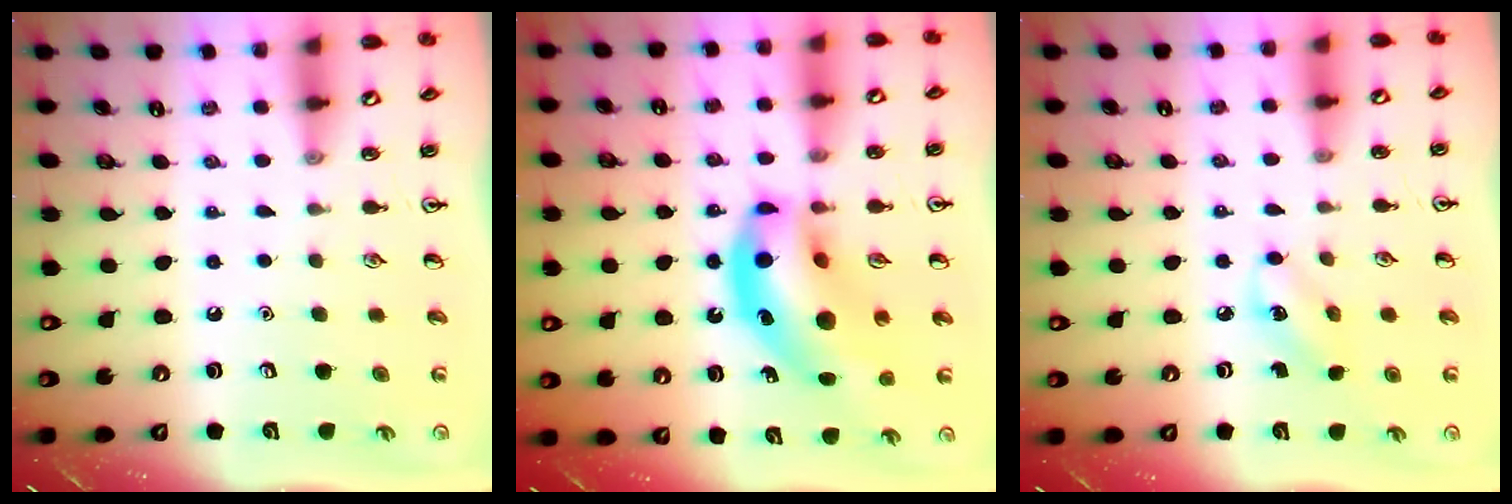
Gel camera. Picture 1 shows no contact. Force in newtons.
{"total": 17.5, "press": 16.7, "slide": 5.0}
{"total": 3.5, "press": 3.4, "slide": 1.1}